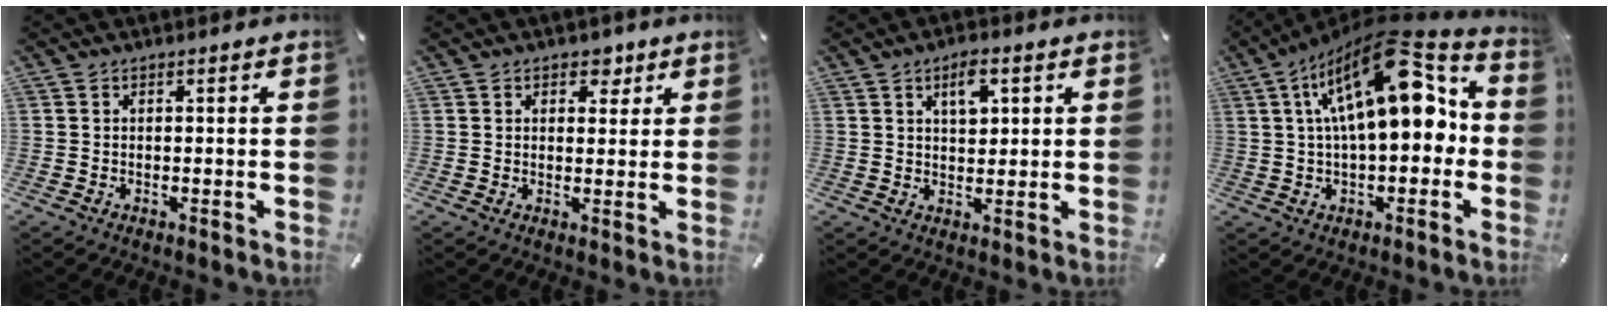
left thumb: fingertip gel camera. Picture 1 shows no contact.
{"total": 4.0, "force": [2.2, 3.0, 1.5], "torque": [0.003, -0.007, 0.031]}
{"total": 5.2, "force": [2.5, 2.9, 3.6], "torque": [-0.046, -0.005, 0.037]}
{"total": 20.9, "force": [6.8, 9.9, 17.1], "torque": [-0.268, -0.035, 0.105]}